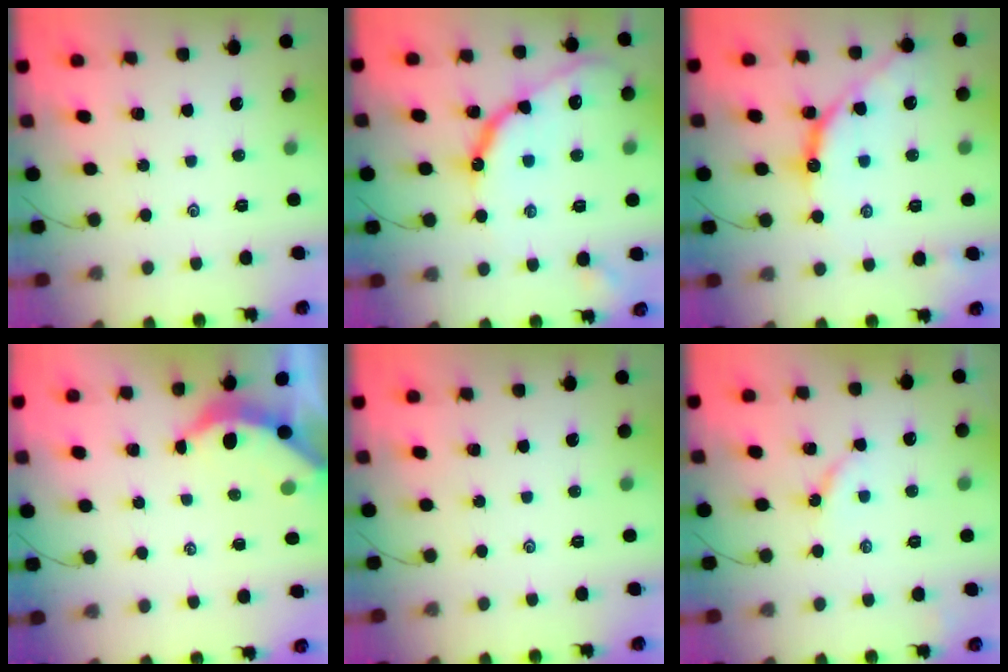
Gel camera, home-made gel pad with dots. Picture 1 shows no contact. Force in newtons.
{"total": 14.4, "press": 14.4, "slide": 1.2}
{"total": 11.3, "press": 11.3, "slide": 0.9}
{"total": 3.9, "press": 3.9, "slide": 0.5}
{"total": 0.0}
{"total": 4.5, "press": 4.4, "slide": 0.4}